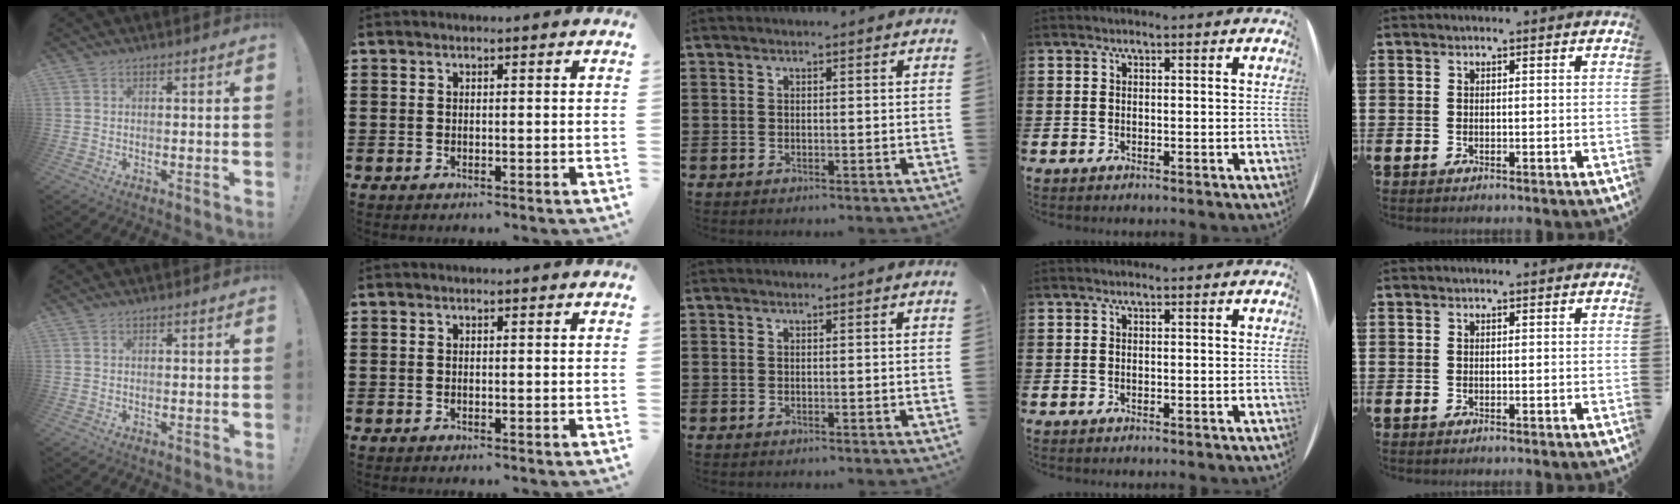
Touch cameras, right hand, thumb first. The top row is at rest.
{}